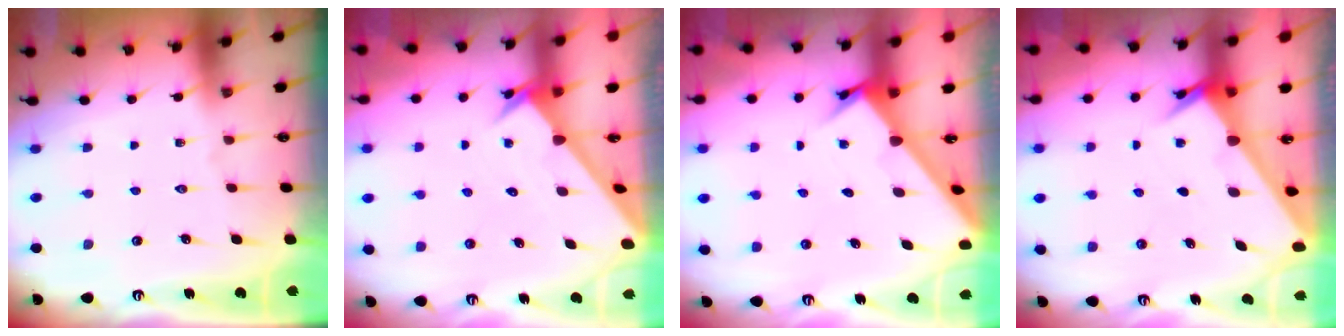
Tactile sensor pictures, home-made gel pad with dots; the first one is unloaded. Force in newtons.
{"total": 2.9, "press": 2.9, "slide": 0.1}
{"total": 2.5, "press": 2.5, "slide": 0.3}
{"total": 2.7, "press": 2.7, "slide": 0.2}